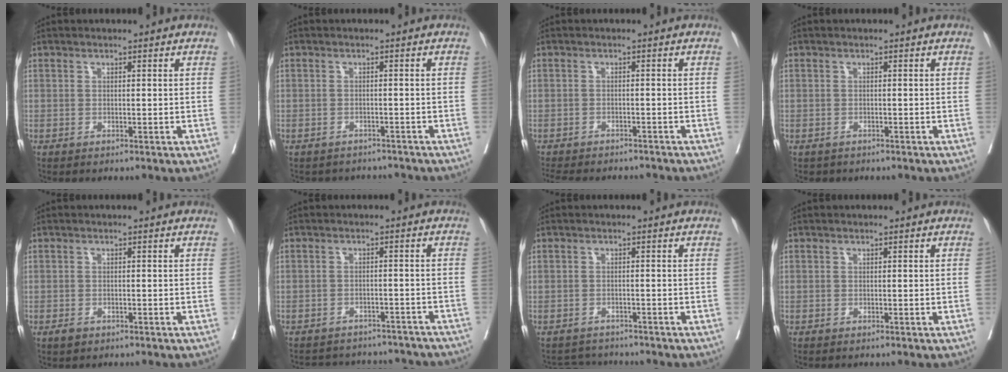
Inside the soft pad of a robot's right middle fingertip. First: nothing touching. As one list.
[{"total": 5.5, "force": [-5.2, 1.6, 0.1], "torque": [0.004, 0.006, -0.061]}, {"total": 11.6, "force": [-10.5, 2.9, 4.0], "torque": [-0.071, -0.005, -0.136]}, {"total": 1.6, "force": [-1.3, 0.9, 0.1], "torque": [-0.013, -0.003, -0.020]}, {"total": 1.2, "force": [-0.8, 0.7, 0.6], "torque": [-0.014, 0.000, -0.009]}, {"total": 15.1, "force": [-13.9, 4.7, 3.6], "torque": [-0.070, 0.007, -0.158]}, {"total": 3.3, "force": [-3.2, 0.5, -0.6], "torque": [0.013, -0.006, -0.052]}, {"total": 0.0}]